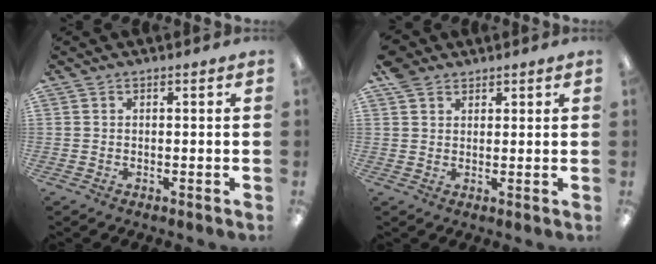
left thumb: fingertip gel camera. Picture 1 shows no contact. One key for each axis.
{"total": 4.1, "fx": 2.8, "fy": 2.8, "fz": 1.0, "tx": -0.030, "ty": 0.002, "tz": 0.057}